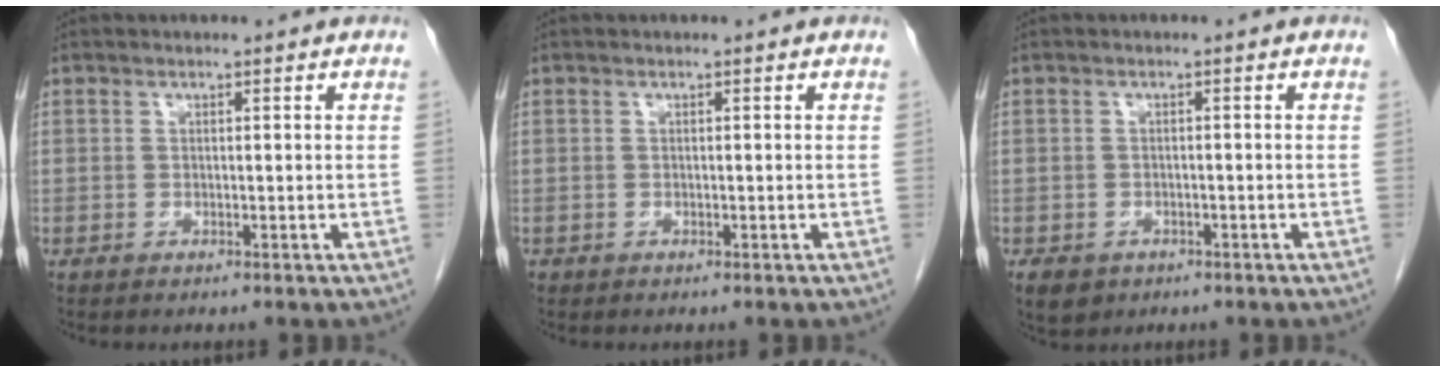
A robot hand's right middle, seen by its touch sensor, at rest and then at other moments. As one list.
[{"total": 0.0}, {"total": 4.9, "force": [-2.8, 3.7, 1.6], "torque": [-0.028, -0.001, -0.037]}]